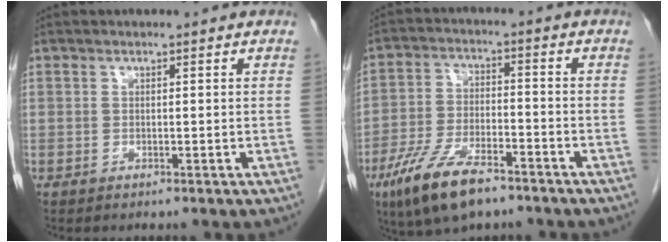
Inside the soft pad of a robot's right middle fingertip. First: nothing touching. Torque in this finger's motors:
{"motor_torque": [1.38, -0.76, 0.22, 0.15]}